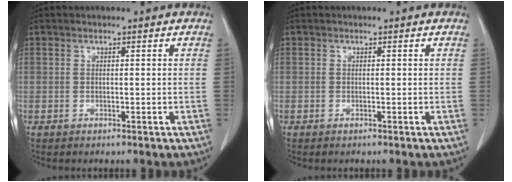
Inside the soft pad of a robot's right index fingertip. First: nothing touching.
{"total": 0.0}